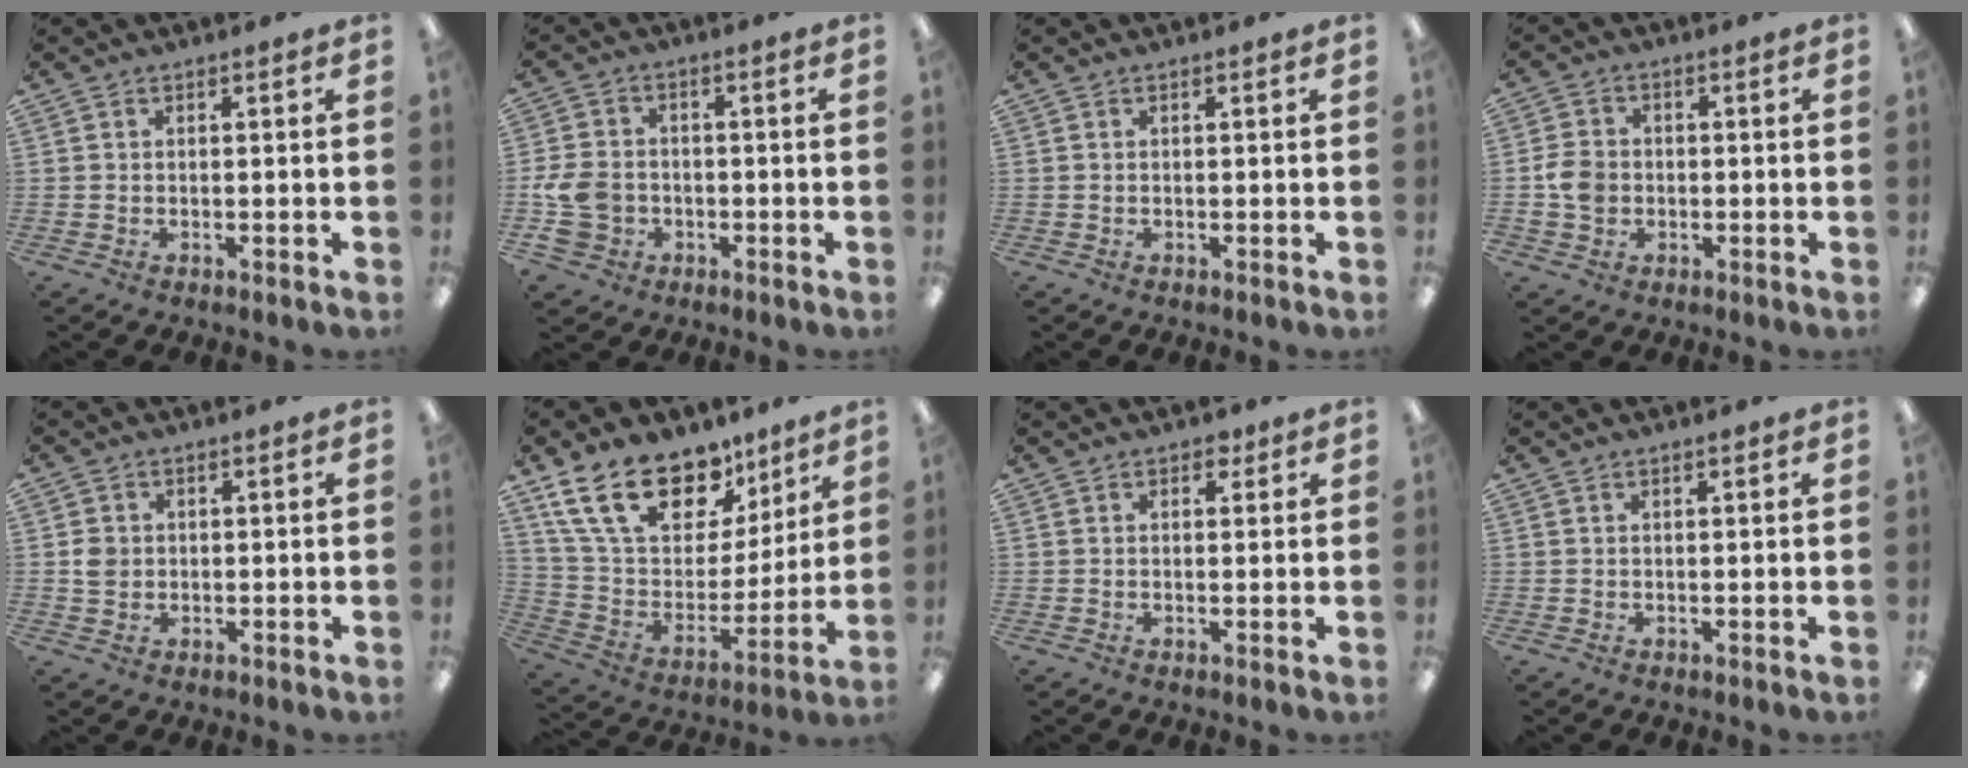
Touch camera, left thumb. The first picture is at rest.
{"total": 9.4, "force": [-2.9, 7.7, 4.7], "torque": [-0.117, 0.023, -0.051]}
{"total": 0.0}
{"total": 5.8, "force": [-1.0, 4.9, 3.0], "torque": [-0.051, 0.007, -0.016]}
{"total": 3.2, "force": [0.0, 2.9, 1.3], "torque": [-0.017, 0.004, -0.001]}
{"total": 21.8, "force": [14.0, 12.3, 11.4], "torque": [-0.199, -0.074, 0.257]}
{"total": 2.1, "force": [1.2, 1.4, 1.1], "torque": [-0.007, -0.003, 0.018]}
{"total": 0.5, "force": [0.4, 0.2, 0.2], "torque": [-0.004, 0.003, 0.007]}